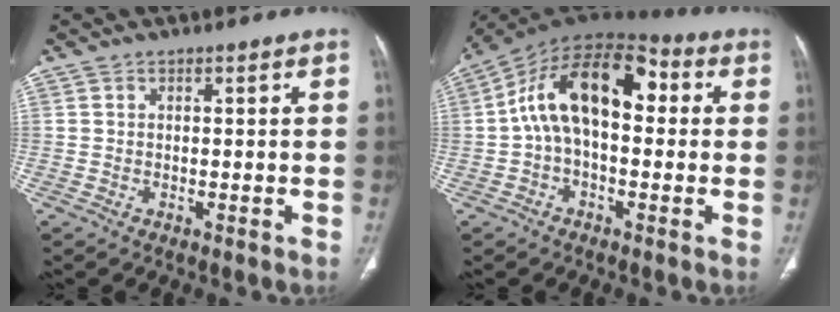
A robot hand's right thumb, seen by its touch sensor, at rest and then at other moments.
{"total": 16.1, "force": [1.7, 9.1, 13.2], "torque": [-0.209, 0.051, 0.018]}